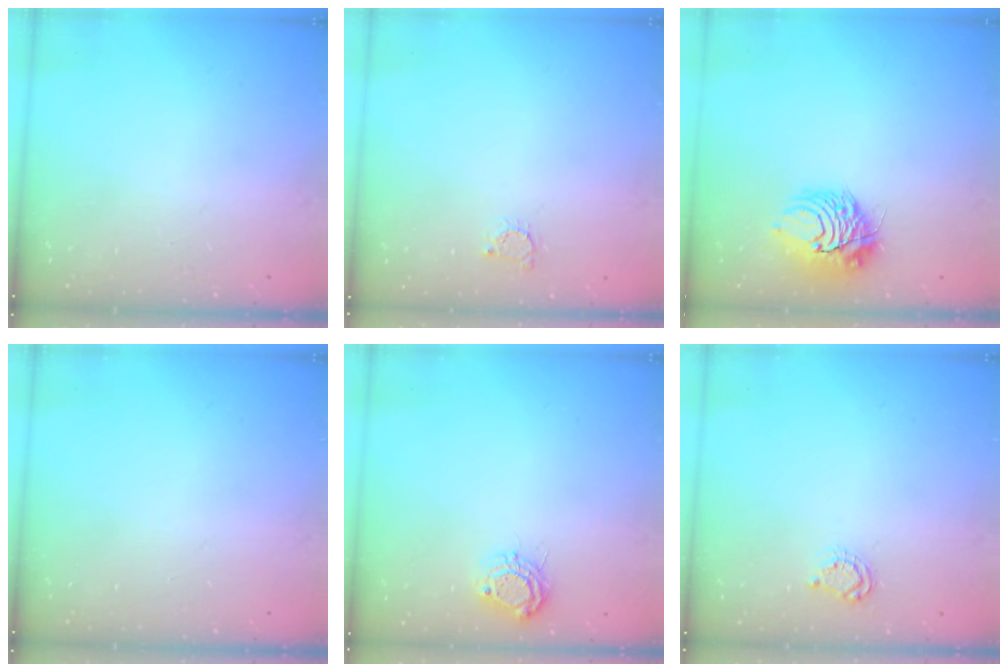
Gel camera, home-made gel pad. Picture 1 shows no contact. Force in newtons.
{"total": 2.2, "press": 2.2, "slide": 0.3}
{"total": 10.1, "press": 10.1, "slide": 0.3}
{"total": 0.0}
{"total": 7.8, "press": 7.7, "slide": 0.7}
{"total": 4.0, "press": 4.0, "slide": 0.5}